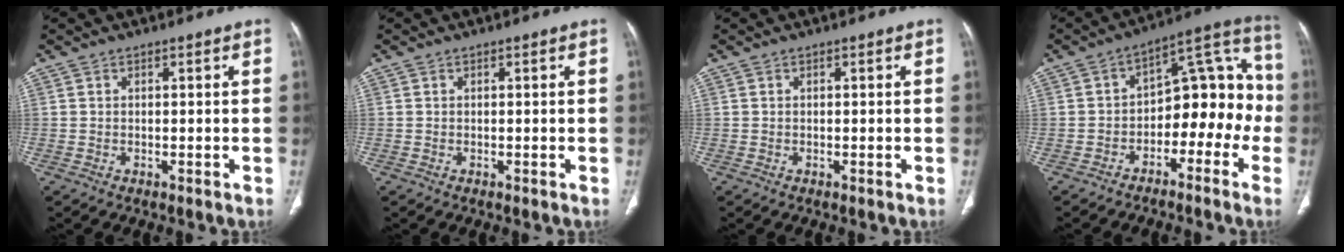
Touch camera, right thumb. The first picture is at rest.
{"total": 0.0}
{"total": 0.0}
{"total": 14.8, "force": [-5.0, 9.1, 10.5], "torque": [-0.090, 0.094, -0.075]}